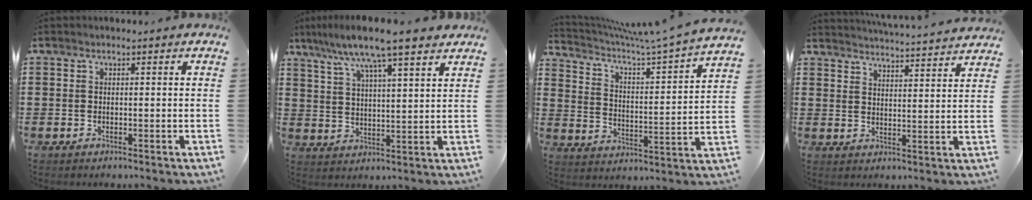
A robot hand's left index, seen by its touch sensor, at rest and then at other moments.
{"total": 8.5, "force": [7.0, 0.1, 4.8], "torque": [-0.115, -0.024, 0.121]}
{"total": 4.9, "force": [4.2, -0.7, 2.5], "torque": [-0.069, -0.047, 0.059]}
{"total": 4.0, "force": [4.0, -0.7, 0.1], "torque": [-0.019, -0.030, 0.067]}